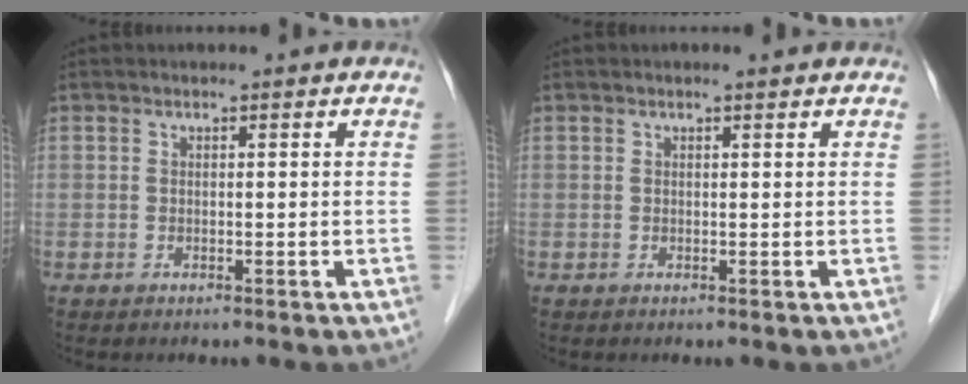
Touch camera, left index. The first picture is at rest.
{"total": 0.8, "force": [0.7, 0.1, 0.4], "torque": [-0.012, 0.005, 0.010]}